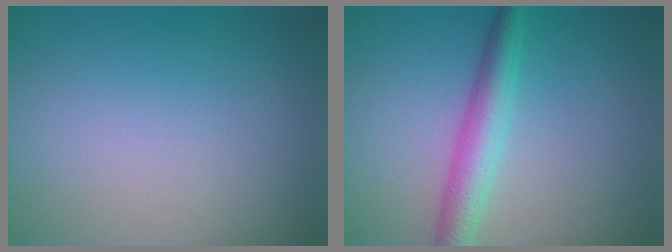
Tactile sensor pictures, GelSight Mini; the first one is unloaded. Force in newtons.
{"total": 4.0, "press": 4.0, "slide": 0.0}